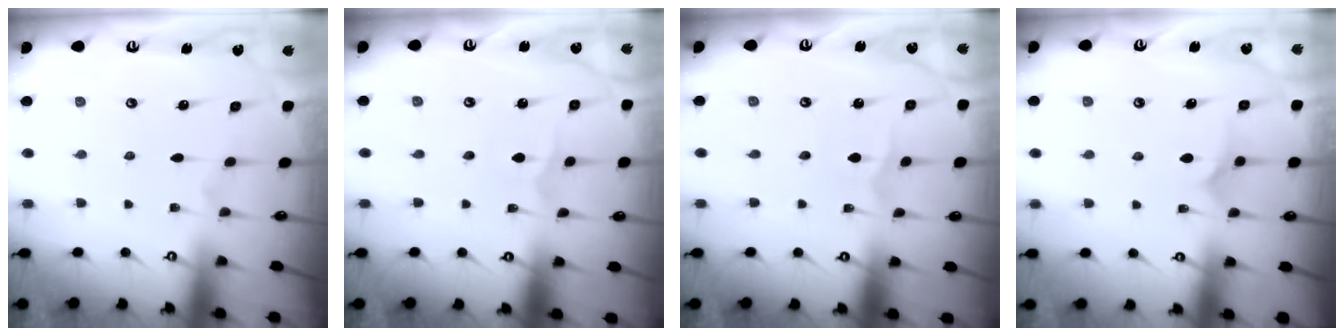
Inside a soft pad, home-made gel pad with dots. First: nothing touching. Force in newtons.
{"total": 1.1, "press": 1.1, "slide": 0.1}
{"total": 1.1, "press": 1.1, "slide": 0.1}
{"total": 6.1, "press": 6.1, "slide": 0.2}